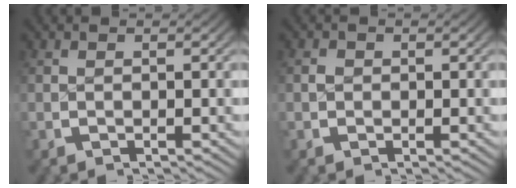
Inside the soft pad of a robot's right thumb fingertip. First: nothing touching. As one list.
[{"total": 0.9, "force": [0.2, 0.8, -0.5], "torque": [0.005, -0.005, 0.005]}]